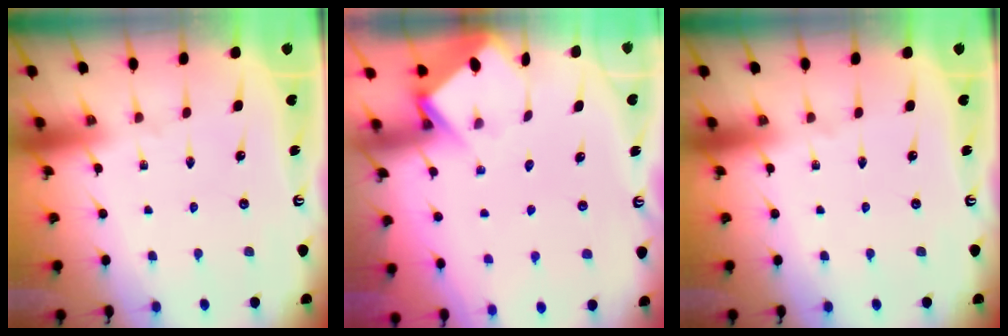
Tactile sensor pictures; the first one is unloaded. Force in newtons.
{"total": 3.8, "press": 3.8, "slide": 0.2}
{"total": 0.0}